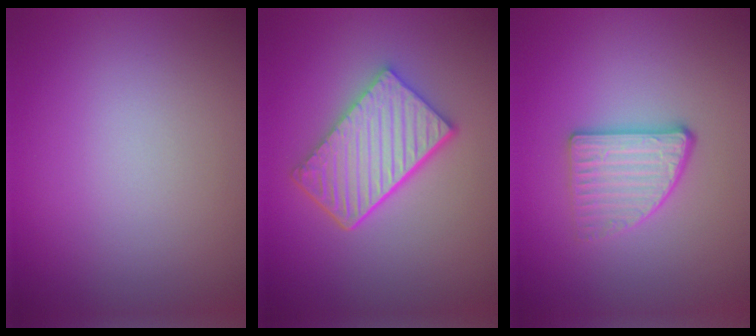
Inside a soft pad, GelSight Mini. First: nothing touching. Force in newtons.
{"total": 5.6, "press": 4.2, "slide": 3.7}
{"total": 2.7, "press": 2.4, "slide": 1.1}